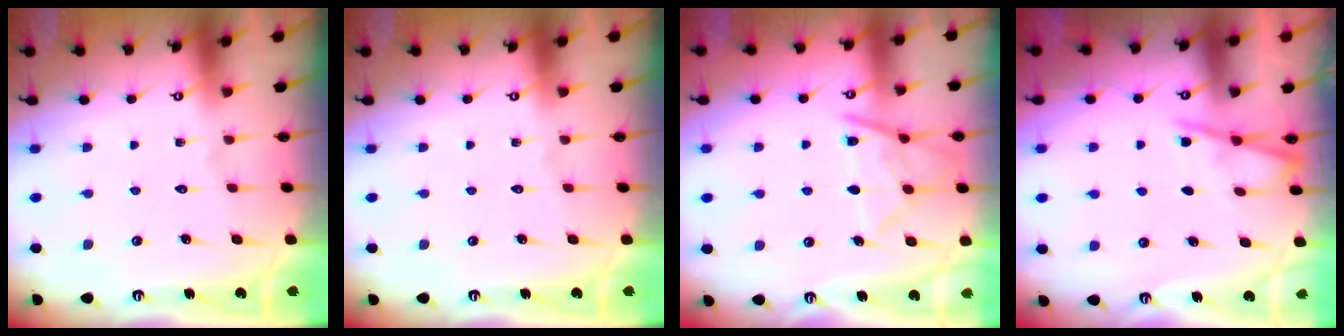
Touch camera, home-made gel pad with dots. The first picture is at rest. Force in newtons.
{"total": 0.0}
{"total": 11.5, "press": 11.4, "slide": 1.2}
{"total": 5.4, "press": 5.3, "slide": 0.7}